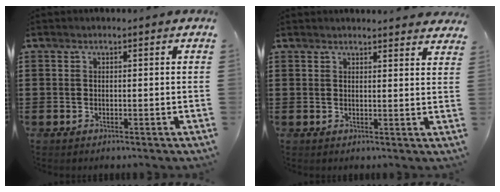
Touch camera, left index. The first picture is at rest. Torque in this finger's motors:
{"motor_torque": [0.95, -0.85, 0.44, 0.09]}